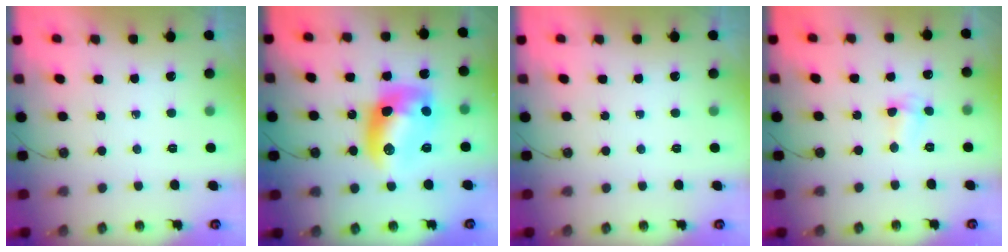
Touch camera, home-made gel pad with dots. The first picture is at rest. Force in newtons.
{"total": 14.0, "press": 14.0, "slide": 1.2}
{"total": 0.0}
{"total": 3.4, "press": 3.3, "slide": 0.8}